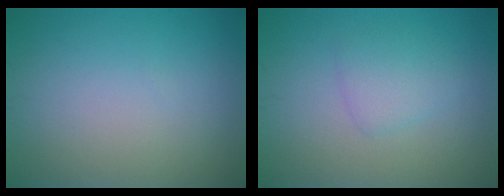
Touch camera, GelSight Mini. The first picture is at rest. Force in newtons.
{"total": 2.0, "press": 2.0, "slide": 0.2}